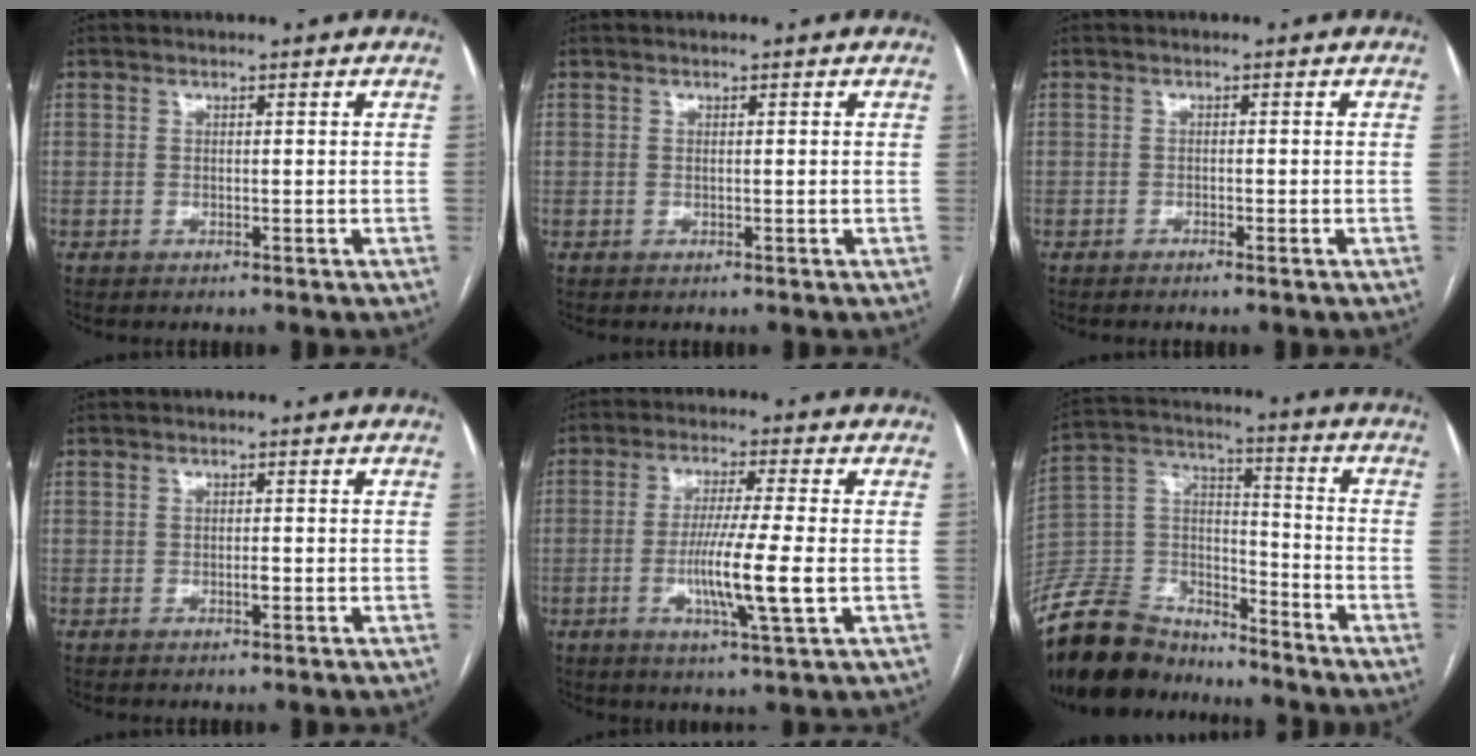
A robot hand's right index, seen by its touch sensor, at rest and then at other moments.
{"total": 0.0}
{"total": 0.8, "force": [-0.6, -0.1, 0.5], "torque": [-0.013, 0.000, -0.010]}
{"total": 0.7, "force": [-0.2, 0.3, 0.6], "torque": [-0.012, 0.000, -0.003]}
{"total": 9.5, "force": [-1.8, -0.4, 9.3], "torque": [-0.174, -0.016, -0.036]}
{"total": 16.9, "force": [-15.0, 6.3, 4.5], "torque": [-0.089, 0.036, -0.273]}